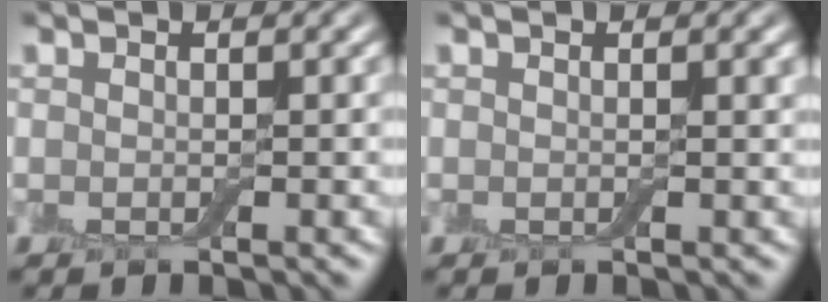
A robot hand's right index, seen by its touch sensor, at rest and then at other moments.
{"total": 0.5, "force": [0.3, 0.1, 0.4], "torque": [-0.003, 0.001, 0.005]}